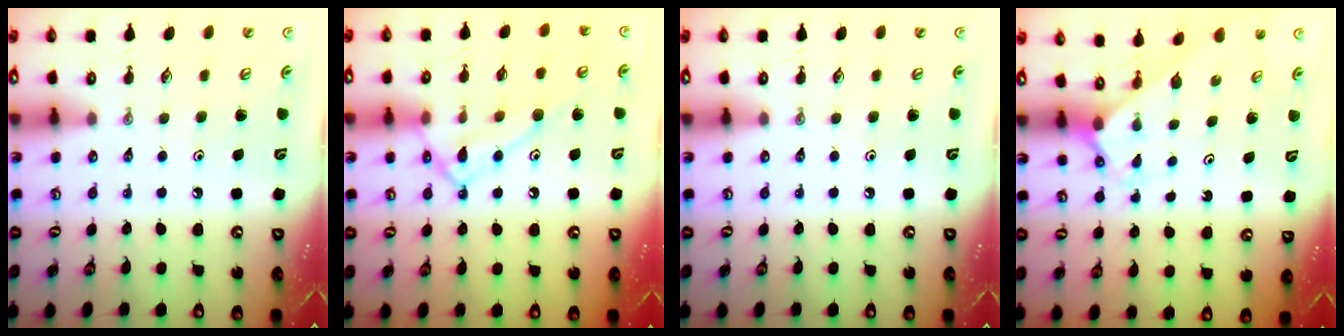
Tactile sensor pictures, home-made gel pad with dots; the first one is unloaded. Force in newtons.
{"total": 13.3, "press": 13.3, "slide": 0.8}
{"total": 0.0}
{"total": 2.3, "press": 2.3, "slide": 0.2}